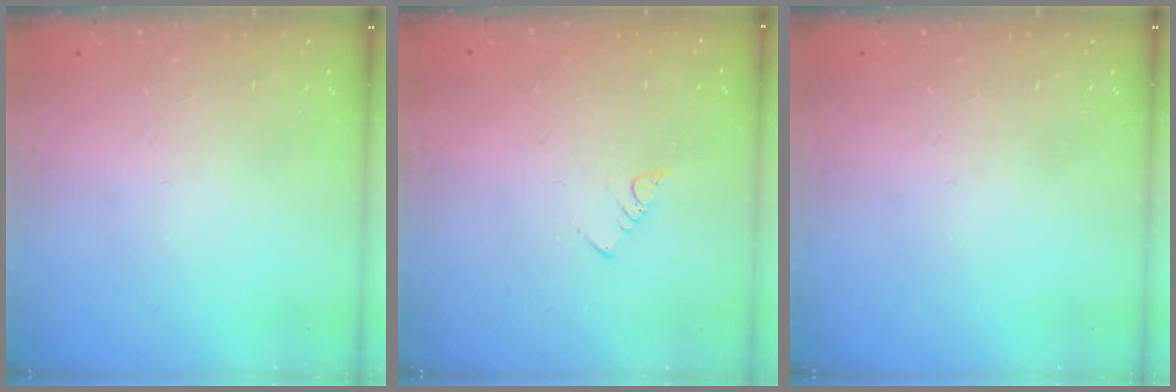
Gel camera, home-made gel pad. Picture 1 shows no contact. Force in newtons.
{"total": 3.0, "press": 3.0, "slide": 0.2}
{"total": 0.0}